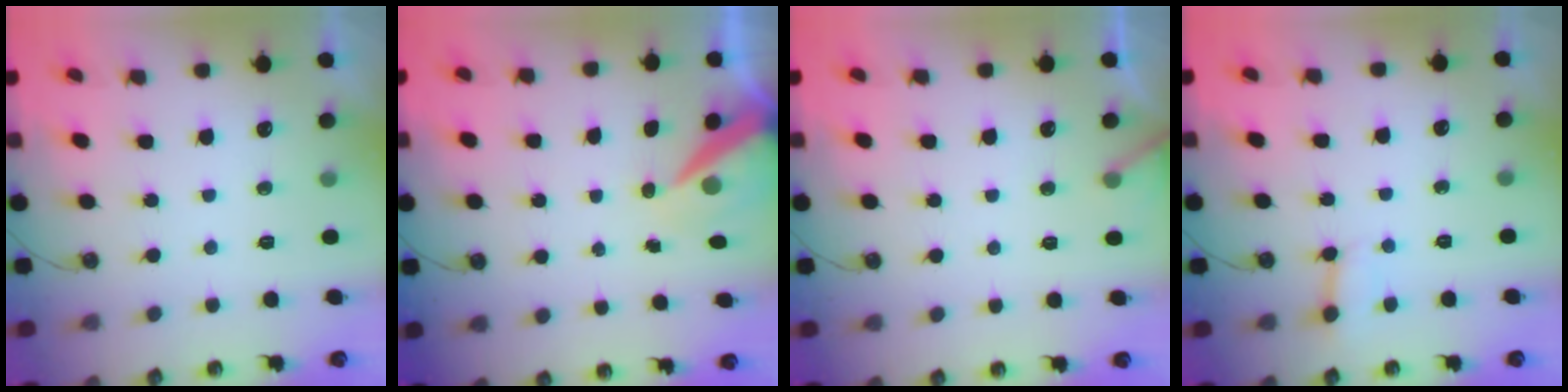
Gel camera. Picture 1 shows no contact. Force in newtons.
{"total": 8.4, "press": 8.3, "slide": 0.5}
{"total": 5.1, "press": 5.0, "slide": 0.2}
{"total": 2.5, "press": 2.5, "slide": 0.2}